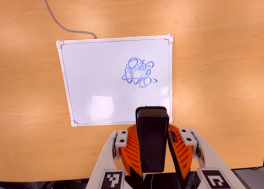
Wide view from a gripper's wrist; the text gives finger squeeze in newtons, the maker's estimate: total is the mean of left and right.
{"total": 9.1, "left": 7.7, "right": 10.5}